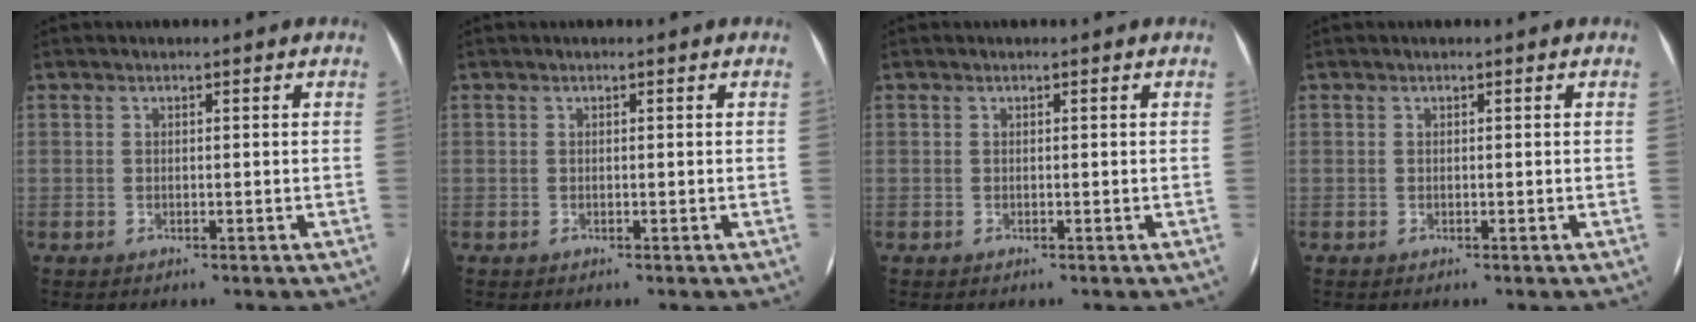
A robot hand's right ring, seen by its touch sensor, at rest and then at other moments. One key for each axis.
{"total": 0.0}
{"total": 0.0}
{"total": 0.0}